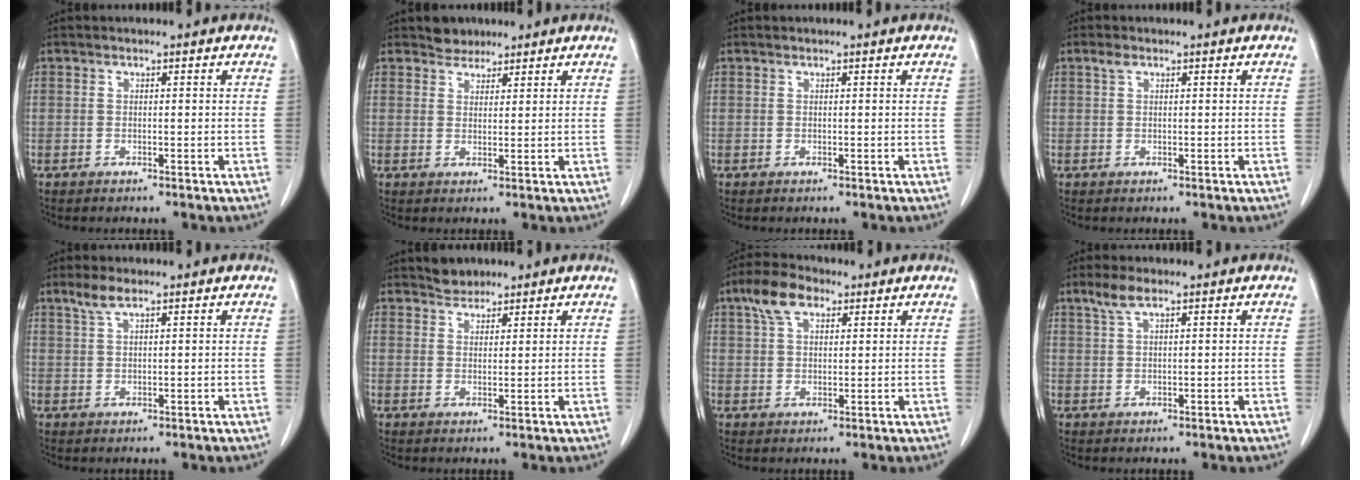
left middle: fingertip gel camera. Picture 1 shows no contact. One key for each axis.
{"total": 2.6, "fx": 2.2, "fy": 1.3, "fz": 0.0, "tx": -0.002, "ty": 0.005, "tz": 0.035}
{"total": 0.0}
{"total": 1.0, "fx": 0.7, "fy": 0.5, "fz": 0.6, "tx": -0.016, "ty": 0.008, "tz": 0.013}
{"total": 2.7, "fx": 2.0, "fy": 0.4, "fz": 1.8, "tx": -0.044, "ty": 0.005, "tz": 0.043}
{"total": 2.5, "fx": 2.3, "fy": 1.1, "fz": 0.1, "tx": -0.005, "ty": 0.005, "tz": 0.040}
{"total": 6.2, "fx": 3.5, "fy": 3.0, "fz": 4.1, "tx": -0.084, "ty": 0.020, "tz": 0.067}
{"total": 3.0, "fx": 2.1, "fy": 0.5, "fz": 2.1, "tx": -0.051, "ty": 0.008, "tz": 0.045}